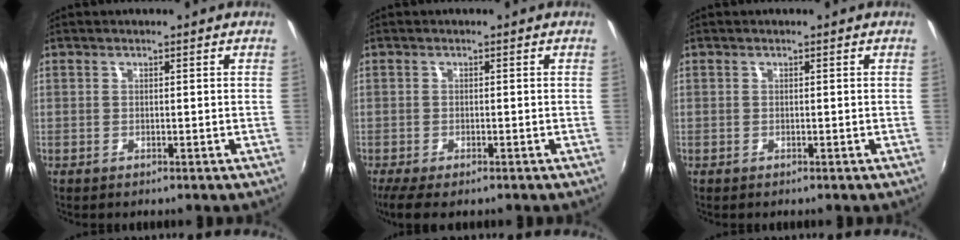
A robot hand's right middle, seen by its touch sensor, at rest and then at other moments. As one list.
[{"total": 5.3, "force": [-3.8, 1.5, 3.4], "torque": [-0.079, -0.025, -0.065]}, {"total": 0.0}]